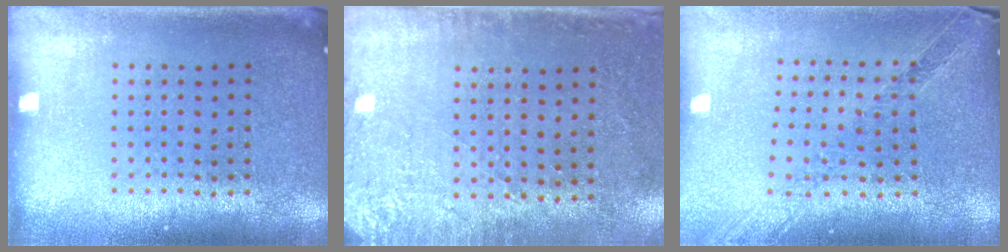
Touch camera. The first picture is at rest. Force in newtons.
{"total": 2.9, "press": 2.3, "slide": 1.7}
{"total": 0.9, "press": 0.9, "slide": 0.3}